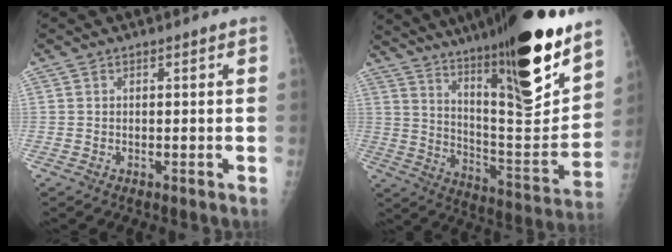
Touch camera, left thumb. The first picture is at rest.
{"total": 30.2, "force": [19.7, 6.0, 22.2], "torque": [-0.315, -0.083, 0.316]}